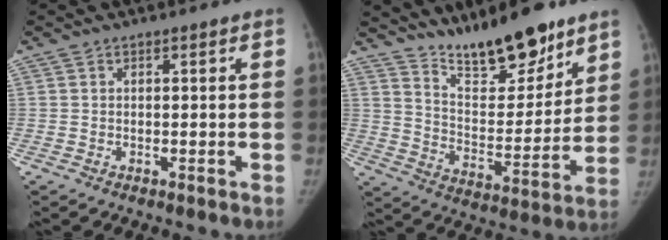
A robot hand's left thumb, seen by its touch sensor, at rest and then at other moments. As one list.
[{"total": 18.2, "force": [14.2, 5.8, 9.7], "torque": [-0.103, -0.097, 0.239]}]